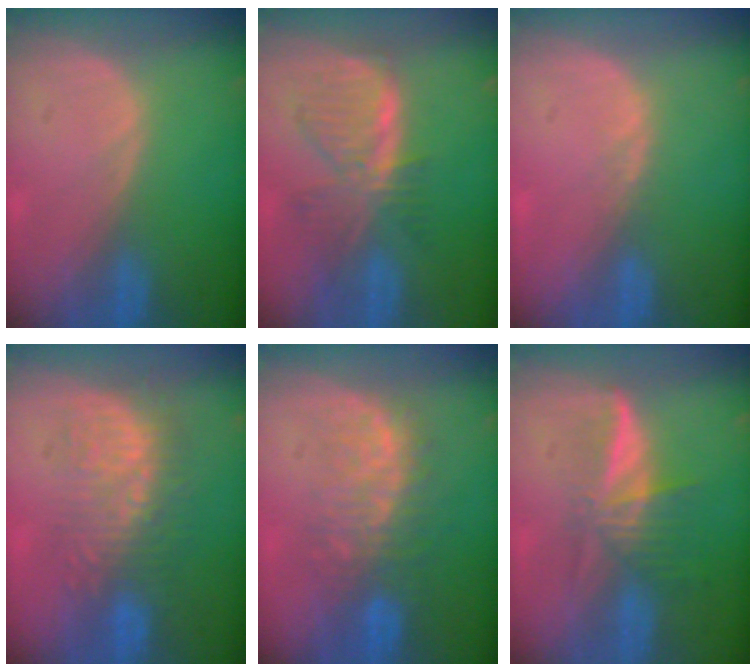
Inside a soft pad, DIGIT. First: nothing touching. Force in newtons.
{"total": 7.4, "press": 6.7, "slide": 3.0}
{"total": 0.8, "press": 0.8, "slide": 0.3}
{"total": 9.1, "press": 8.6, "slide": 2.8}
{"total": 8.5, "press": 8.0, "slide": 2.8}
{"total": 5.9, "press": 5.4, "slide": 2.4}